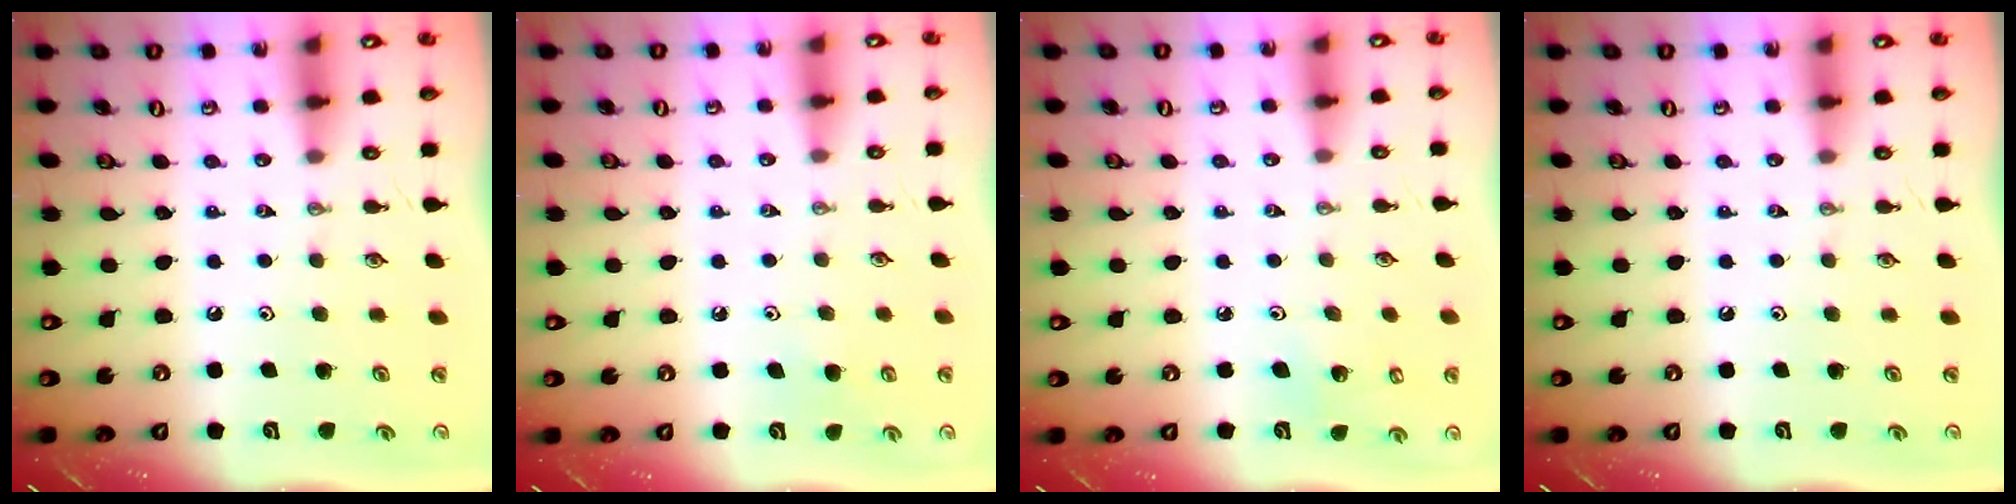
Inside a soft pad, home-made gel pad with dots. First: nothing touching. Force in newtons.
{"total": 4.5, "press": 4.5, "slide": 0.4}
{"total": 4.6, "press": 4.2, "slide": 1.7}
{"total": 0.0}